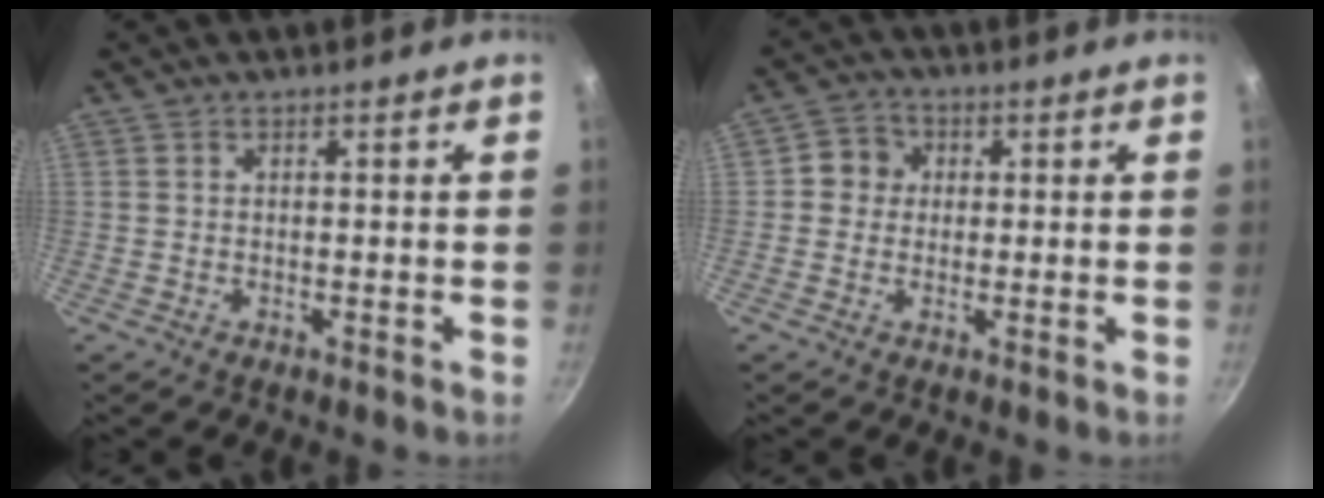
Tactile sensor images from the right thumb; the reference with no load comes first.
{"total": 4.6, "force": [0.5, 4.3, 1.5], "torque": [0.004, 0.006, -0.004]}